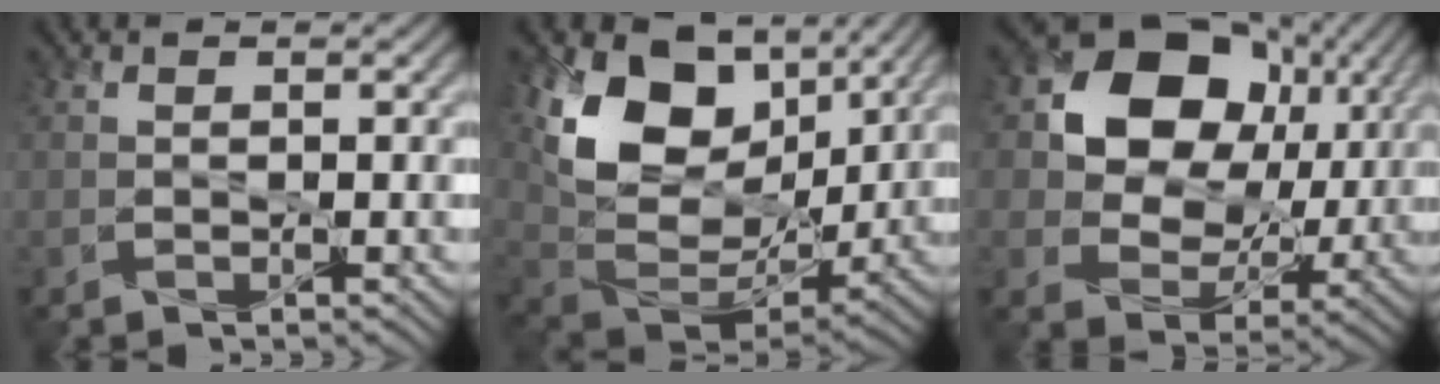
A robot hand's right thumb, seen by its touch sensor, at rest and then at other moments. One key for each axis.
{"total": 16.4, "fx": 5.3, "fy": 10.5, "fz": 11.4, "tx": -0.220, "ty": 0.003, "tz": 0.120}
{"total": 14.3, "fx": 3.3, "fy": 10.8, "fz": 8.9, "tx": -0.144, "ty": 0.010, "tz": 0.058}